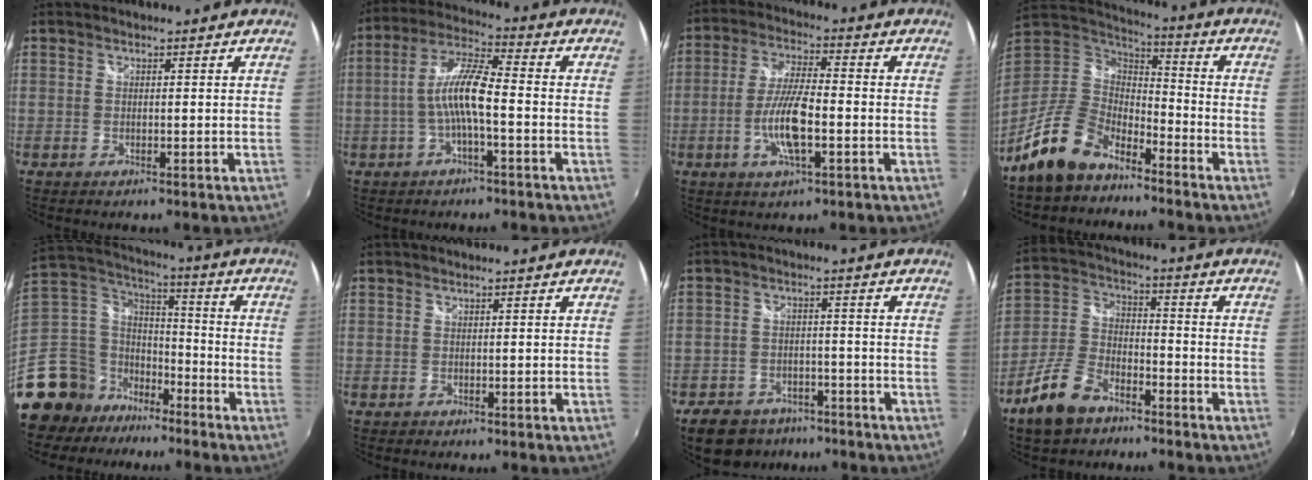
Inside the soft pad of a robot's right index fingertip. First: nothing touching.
{"total": 8.7, "force": [-2.2, 1.3, 8.3], "torque": [-0.181, 0.013, -0.040]}
{"total": 9.4, "force": [-2.9, 2.2, 8.6], "torque": [-0.174, -0.002, -0.057]}
{"total": 14.2, "force": [-9.7, 7.5, 7.3], "torque": [-0.171, 0.006, -0.172]}
{"total": 16.7, "force": [-11.0, 11.4, 5.3], "torque": [-0.151, 0.040, -0.195]}
{"total": 0.6, "force": [0.0, 0.6, -0.1], "torque": [0.000, 0.001, 0.000]}
{"total": 11.6, "force": [-8.3, 7.0, 4.1], "torque": [-0.115, 0.010, -0.120]}
{"total": 11.1, "force": [-7.5, 5.5, 6.0], "torque": [-0.141, 0.005, -0.143]}